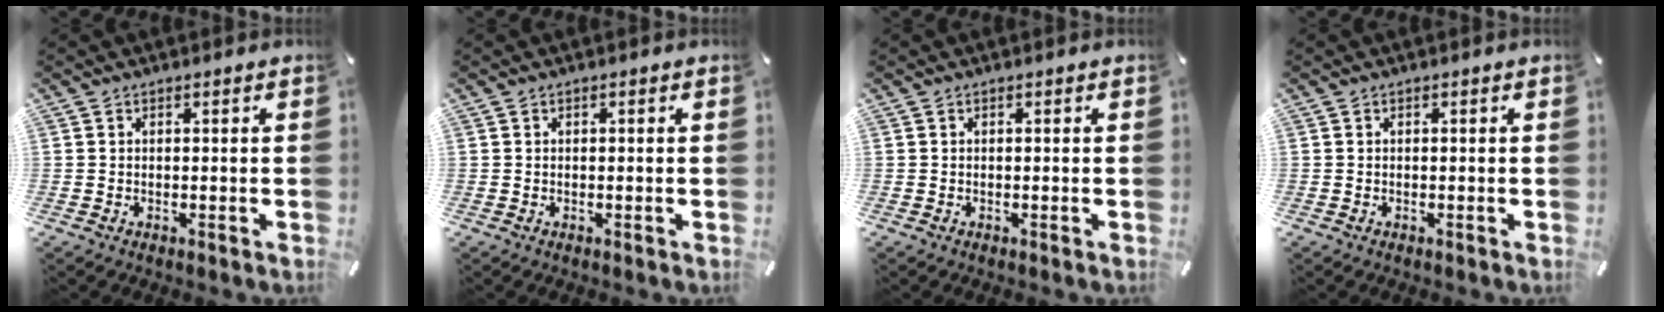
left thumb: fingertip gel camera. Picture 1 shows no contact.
{"total": 0.0}
{"total": 0.0}
{"total": 0.0}